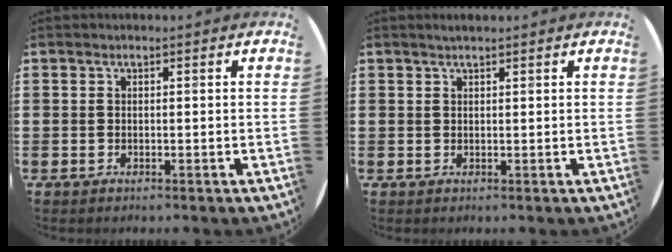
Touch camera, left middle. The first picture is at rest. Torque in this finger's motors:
{"motor_torque": [0.45, -0.21, -0.01, 0.00]}